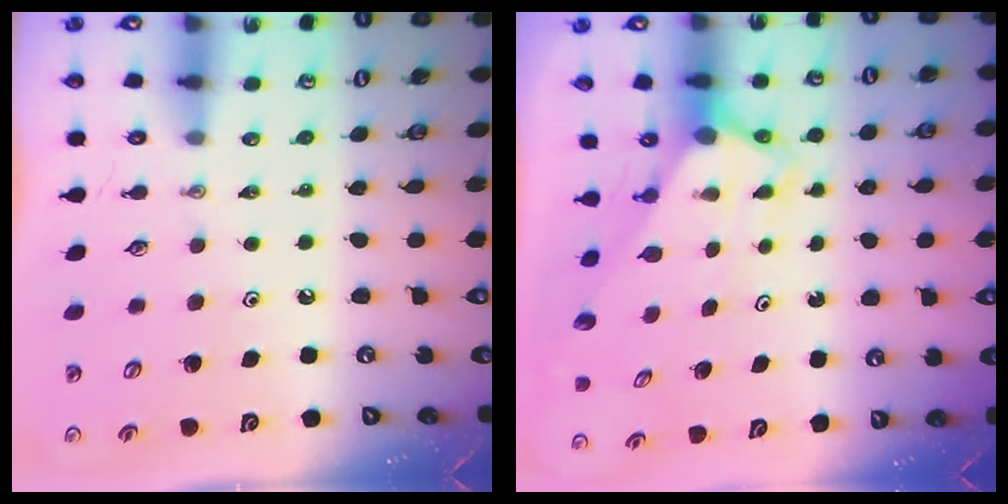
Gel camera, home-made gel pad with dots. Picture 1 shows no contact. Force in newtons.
{"total": 2.9, "press": 2.9, "slide": 0.2}